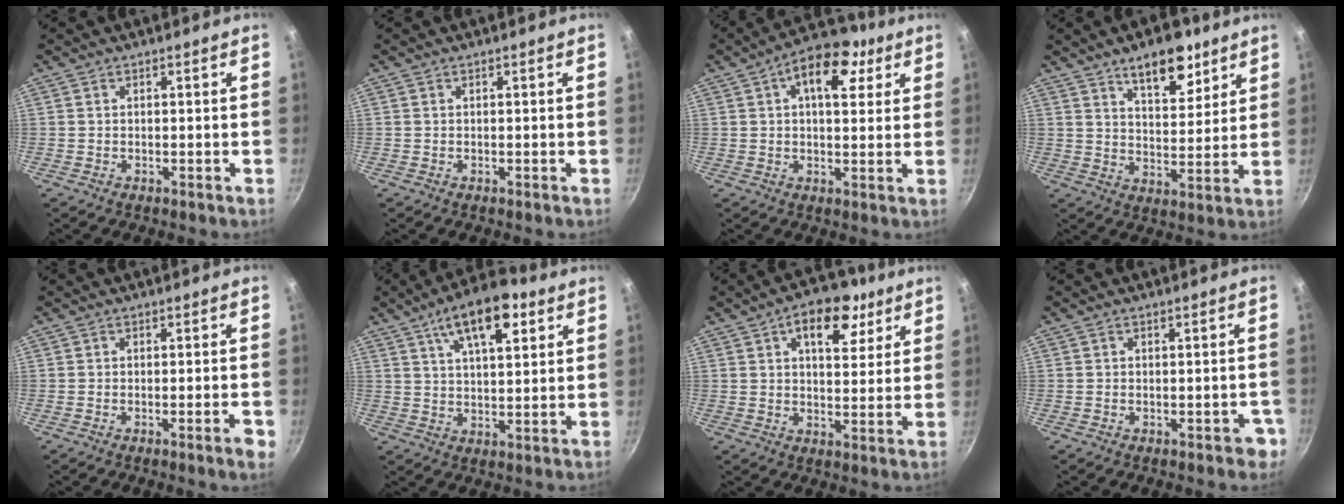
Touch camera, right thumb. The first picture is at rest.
{"total": 0.0}
{"total": 11.4, "force": [4.4, 6.3, 8.5], "torque": [-0.091, -0.008, 0.052]}
{"total": 11.3, "force": [7.2, 5.1, 7.0], "torque": [-0.065, -0.042, 0.110]}
{"total": 3.2, "force": [-1.5, 0.3, 2.8], "torque": [-0.038, 0.007, -0.020]}
{"total": 12.9, "force": [6.1, 5.5, 10.0], "torque": [-0.142, -0.009, 0.093]}
{"total": 10.9, "force": [5.0, 6.1, 7.5], "torque": [-0.067, -0.019, 0.065]}
{"total": 3.5, "force": [-1.7, 1.9, 2.5], "torque": [-0.010, 0.022, -0.011]}